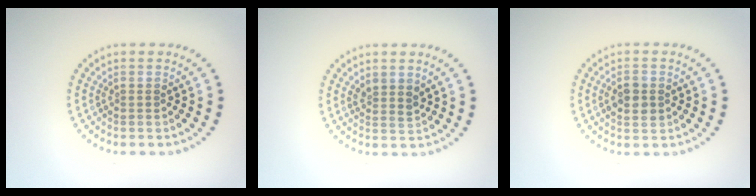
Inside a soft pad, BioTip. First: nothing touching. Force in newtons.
{"total": 1.4, "press": 1.2, "slide": 0.8}
{"total": 2.3, "press": 2.3, "slide": 0.1}